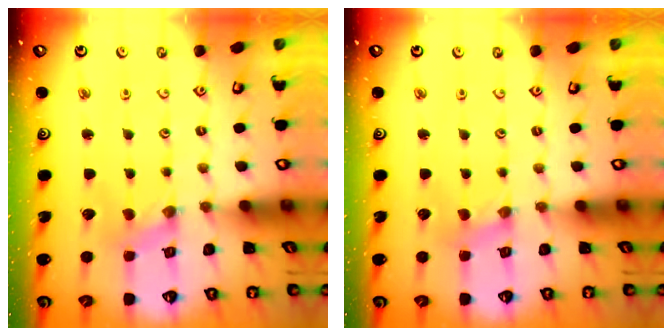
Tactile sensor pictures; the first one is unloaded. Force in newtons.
{"total": 1.1, "press": 1.1, "slide": 0.2}